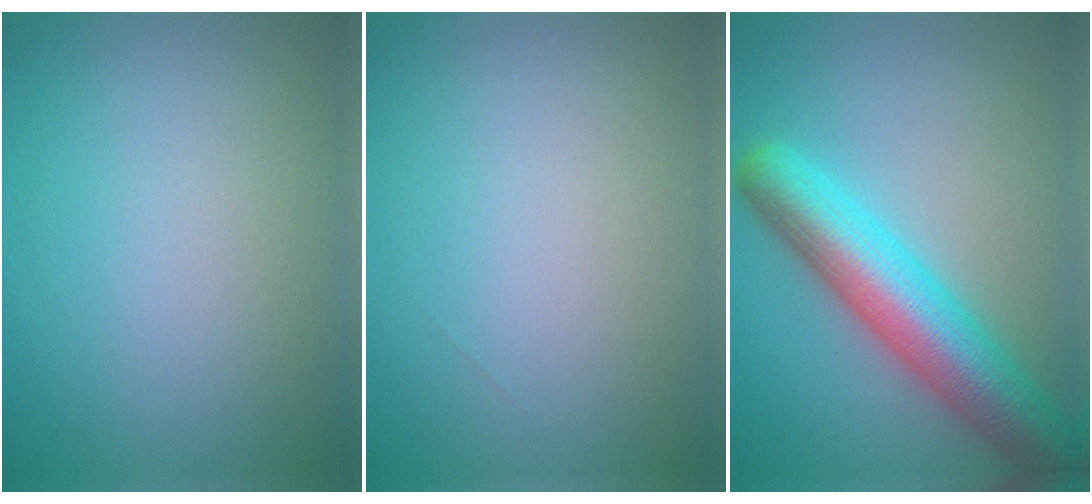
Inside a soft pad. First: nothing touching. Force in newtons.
{"total": 0.0}
{"total": 8.7, "press": 8.7, "slide": 0.4}